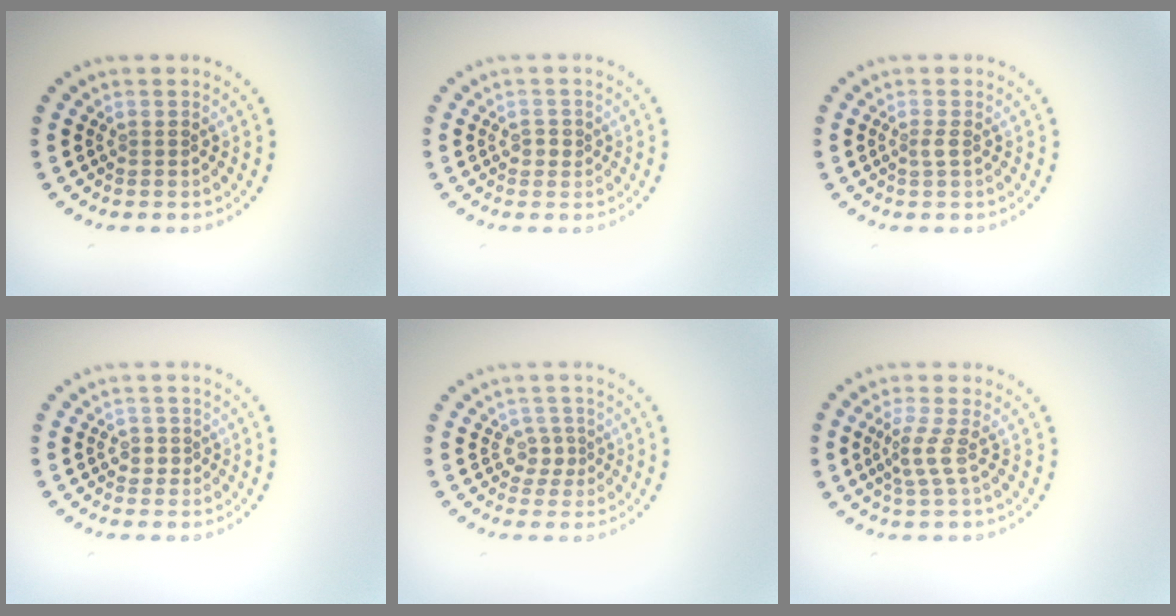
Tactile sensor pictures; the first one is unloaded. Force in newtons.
{"total": 1.2, "press": 1.1, "slide": 0.4}
{"total": 0.9, "press": 0.6, "slide": 0.7}
{"total": 1.1, "press": 0.9, "slide": 0.6}
{"total": 1.7, "press": 1.4, "slide": 1.1}
{"total": 2.2, "press": 1.6, "slide": 1.5}